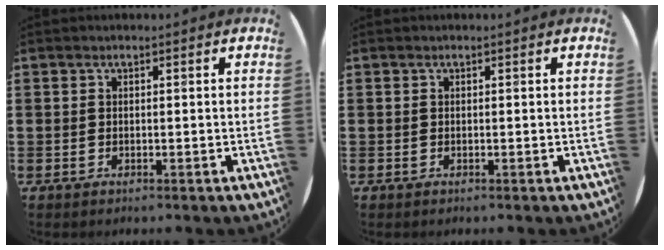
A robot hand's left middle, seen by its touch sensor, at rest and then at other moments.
{"total": 0.0}